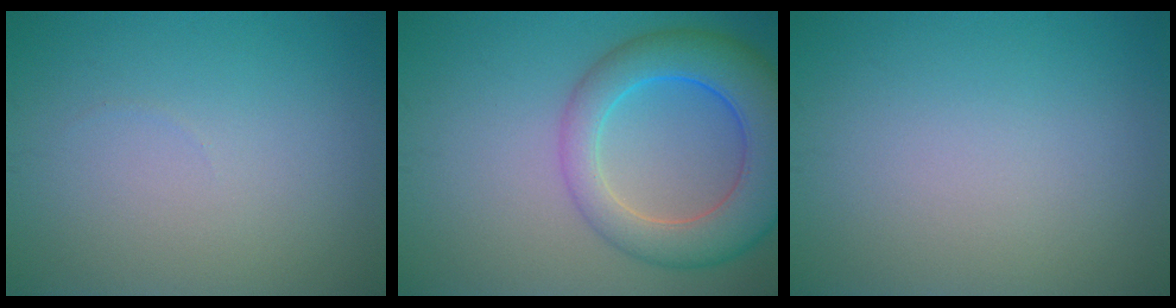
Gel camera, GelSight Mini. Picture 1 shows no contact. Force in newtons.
{"total": 8.3, "press": 8.3, "slide": 0.5}
{"total": 0.0}